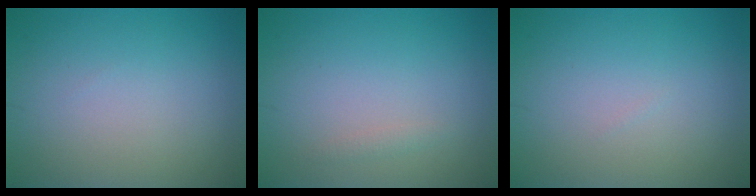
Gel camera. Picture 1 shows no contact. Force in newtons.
{"total": 0.6, "press": 0.6, "slide": 0.0}
{"total": 0.0}